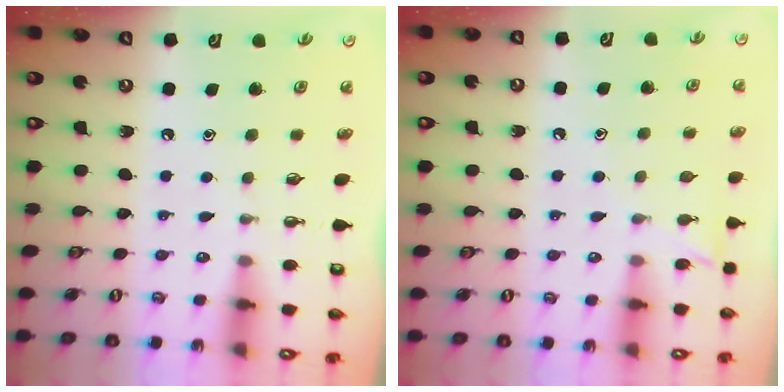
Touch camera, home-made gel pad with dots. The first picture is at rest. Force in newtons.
{"total": 6.2, "press": 6.1, "slide": 0.6}